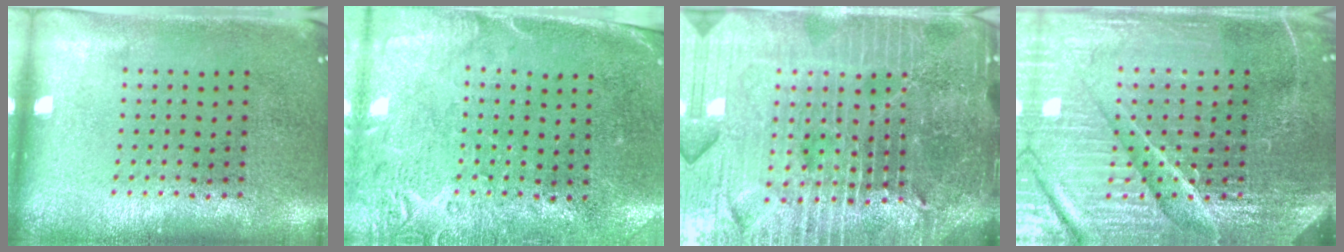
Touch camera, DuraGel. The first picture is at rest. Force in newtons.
{"total": 2.8, "press": 2.3, "slide": 1.5}
{"total": 6.8, "press": 5.9, "slide": 3.3}
{"total": 6.1, "press": 5.5, "slide": 2.7}